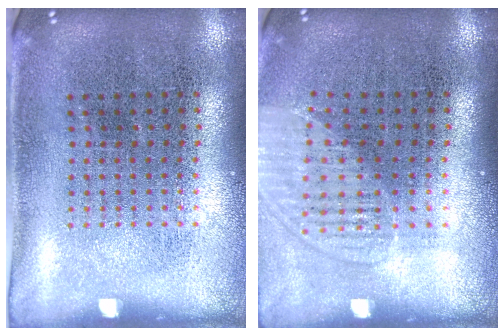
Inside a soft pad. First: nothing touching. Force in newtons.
{"total": 1.2, "press": 1.1, "slide": 0.5}